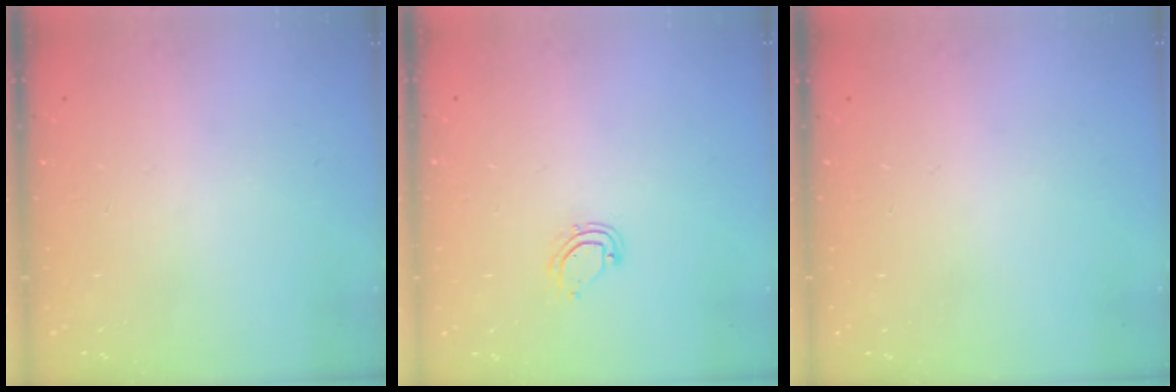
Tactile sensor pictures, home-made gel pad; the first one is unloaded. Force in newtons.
{"total": 5.2, "press": 5.2, "slide": 0.4}
{"total": 0.0}